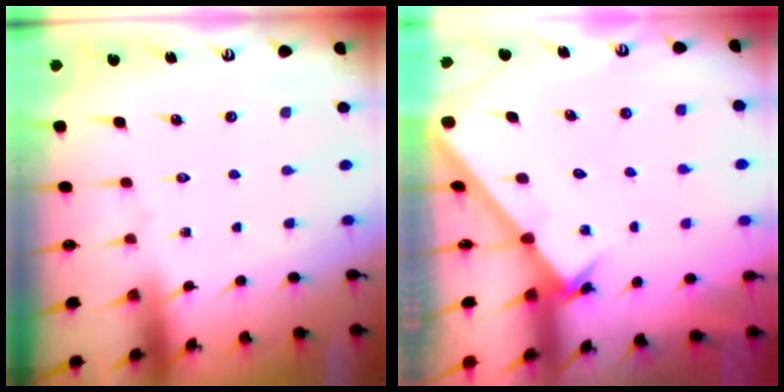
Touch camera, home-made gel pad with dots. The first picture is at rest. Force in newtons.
{"total": 2.3, "press": 2.2, "slide": 0.2}